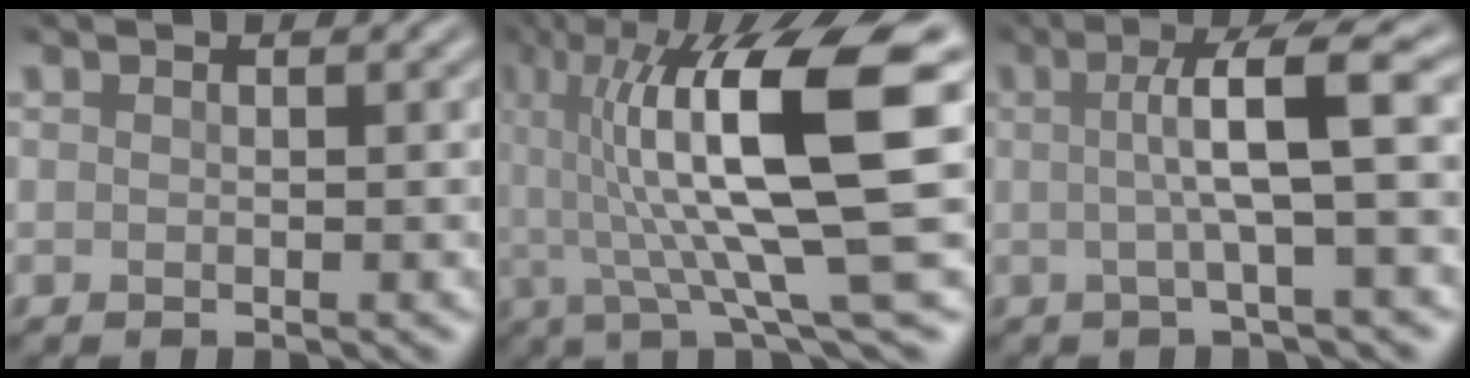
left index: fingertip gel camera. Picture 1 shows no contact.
{"total": 13.6, "force": [2.4, 2.8, 13.1], "torque": [-0.218, 0.012, 0.047]}
{"total": 5.5, "force": [0.5, 0.8, 5.4], "torque": [-0.090, 0.011, 0.005]}